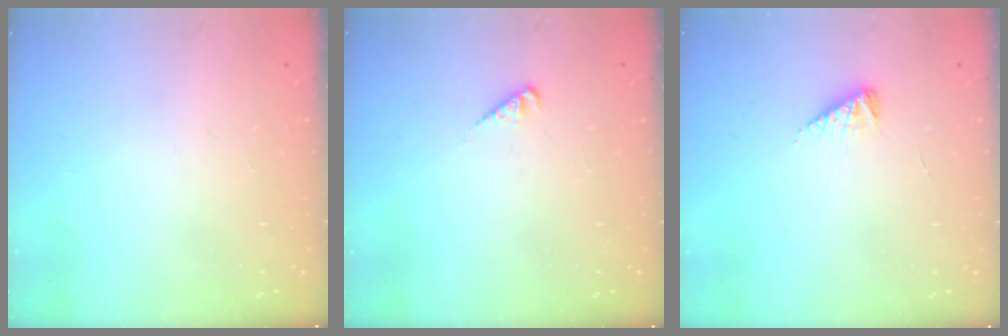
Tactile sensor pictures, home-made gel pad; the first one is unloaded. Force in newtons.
{"total": 1.8, "press": 1.8, "slide": 0.3}
{"total": 3.9, "press": 3.8, "slide": 0.6}